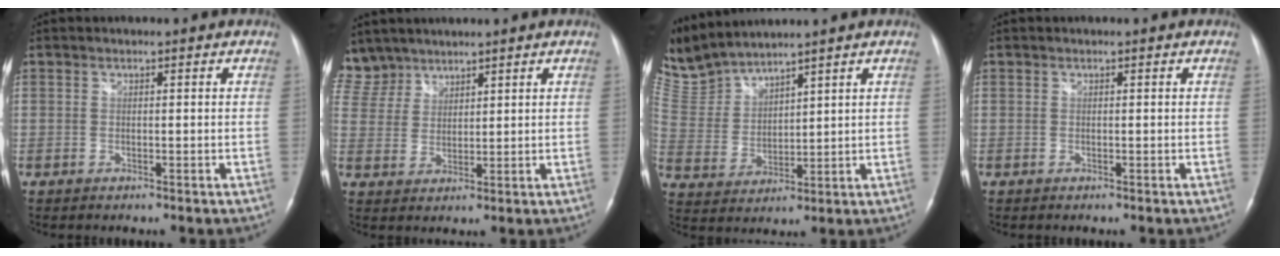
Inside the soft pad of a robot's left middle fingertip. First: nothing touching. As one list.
[{"total": 8.6, "force": [7.2, 4.7, 0.5], "torque": [-0.023, 0.012, 0.153]}, {"total": 9.9, "force": [9.8, 0.6, 1.4], "torque": [-0.058, 0.010, 0.222]}, {"total": 0.0}]